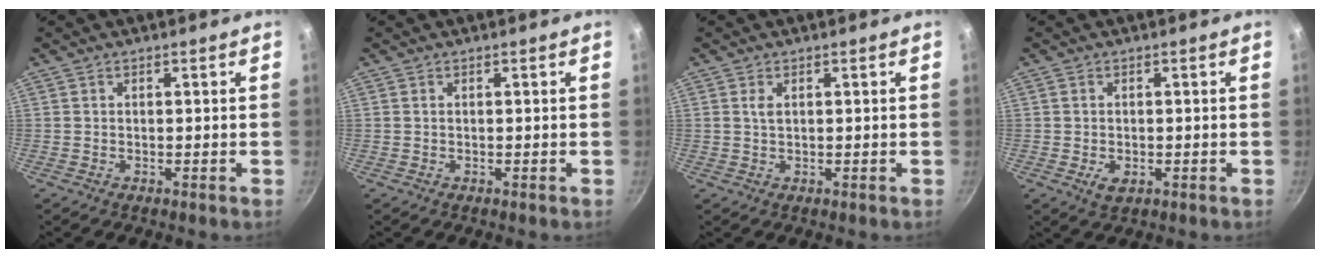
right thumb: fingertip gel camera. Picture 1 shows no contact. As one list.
[{"total": 0.0}, {"total": 1.4, "force": [0.5, 0.7, 1.2], "torque": [-0.022, 0.000, 0.010]}, {"total": 2.8, "force": [-0.8, 1.8, 2.0], "torque": [-0.033, -0.007, -0.010]}]